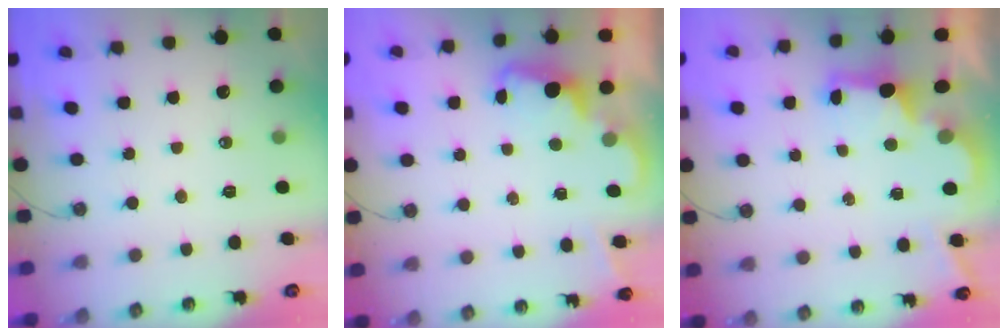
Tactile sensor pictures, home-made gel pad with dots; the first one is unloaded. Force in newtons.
{"total": 2.4, "press": 2.4, "slide": 0.5}
{"total": 2.7, "press": 2.6, "slide": 0.7}